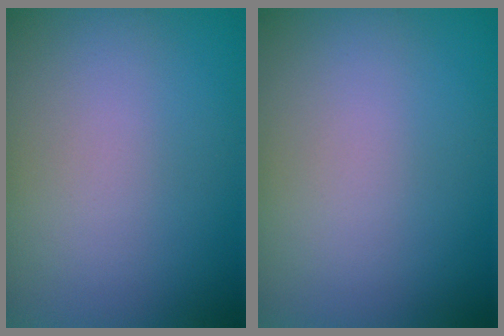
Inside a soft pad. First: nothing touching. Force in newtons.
{"total": 0.0}